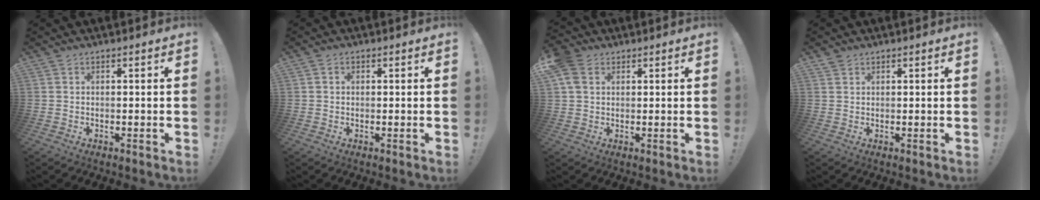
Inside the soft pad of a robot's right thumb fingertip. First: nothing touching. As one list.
[{"total": 1.0, "force": [0.1, 1.0, 0.3], "torque": [-0.008, 0.005, 0.001]}, {"total": 7.1, "force": [2.8, 5.0, 4.1], "torque": [-0.081, -0.002, 0.054]}, {"total": 1.3, "force": [1.0, 0.8, 0.2], "torque": [0.004, -0.007, 0.017]}]